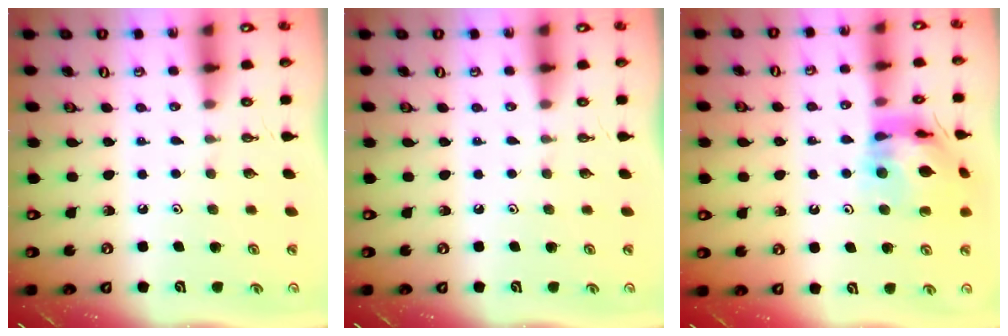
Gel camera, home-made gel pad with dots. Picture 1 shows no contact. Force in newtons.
{"total": 0.0}
{"total": 13.6, "press": 13.6, "slide": 1.3}